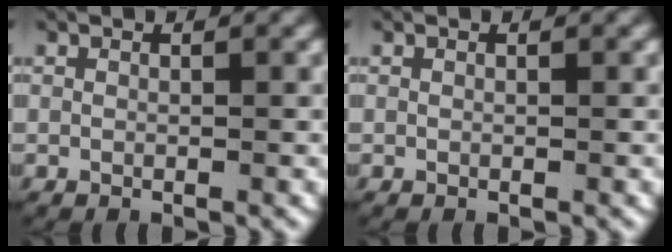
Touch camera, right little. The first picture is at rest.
{"total": 0.0}